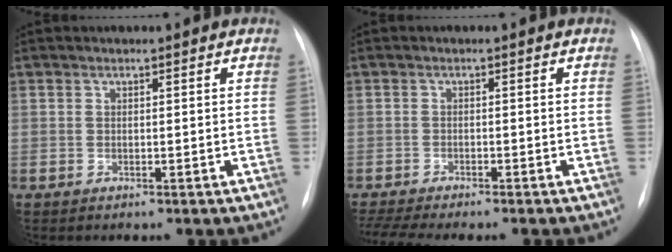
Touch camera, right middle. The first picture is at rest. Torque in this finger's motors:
{"motor_torque": [0.63, -0.61, 0.09, 0.02]}